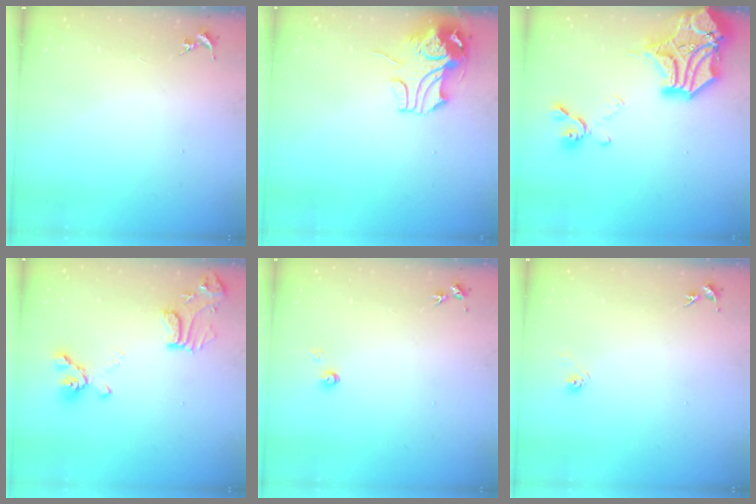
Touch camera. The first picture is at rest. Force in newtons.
{"total": 9.7, "press": 9.6, "slide": 1.7}
{"total": 22.5, "press": 22.3, "slide": 2.7}
{"total": 14.3, "press": 14.2, "slide": 1.7}
{"total": 3.2, "press": 3.2, "slide": 0.3}
{"total": 2.9, "press": 2.6, "slide": 1.4}